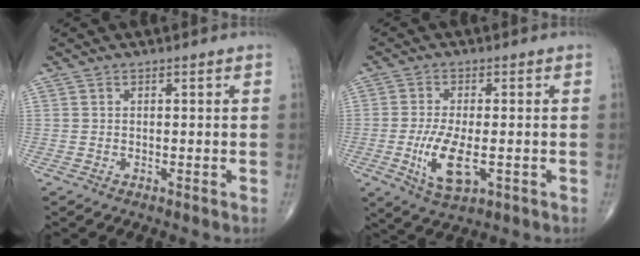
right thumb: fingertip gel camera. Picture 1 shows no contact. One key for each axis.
{"total": 8.4, "fx": -2.0, "fy": 3.4, "fz": 7.4, "tx": -0.144, "ty": -0.012, "tz": -0.031}